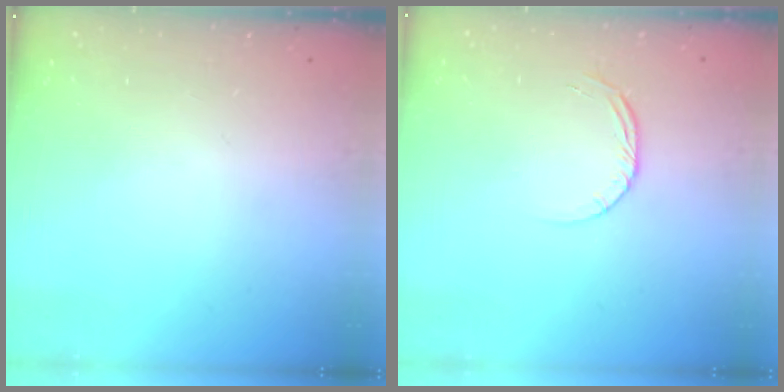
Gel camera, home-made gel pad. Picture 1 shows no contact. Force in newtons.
{"total": 3.5, "press": 3.5, "slide": 0.3}